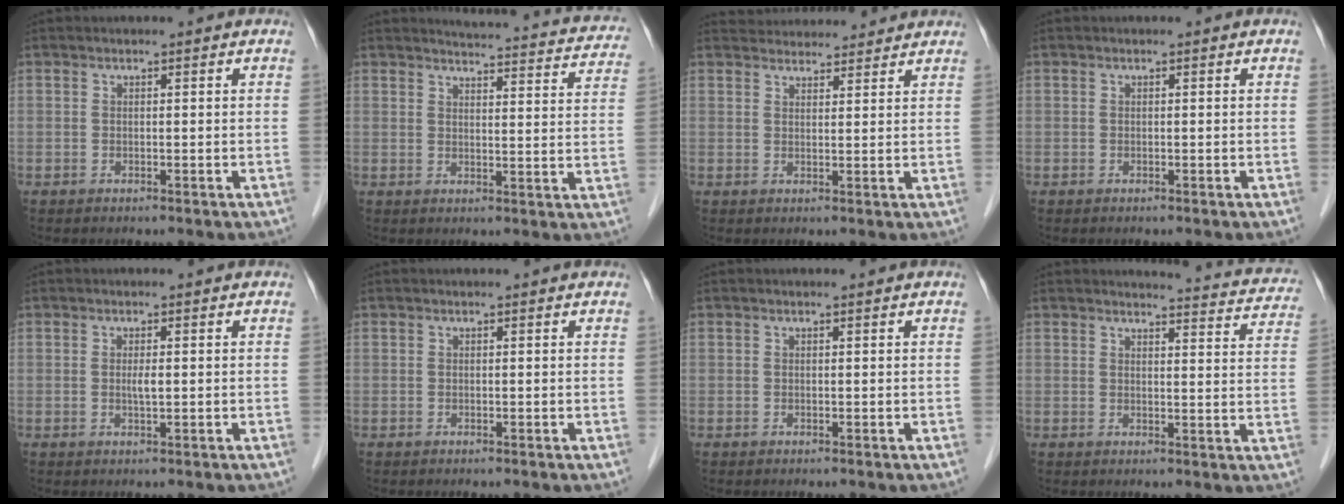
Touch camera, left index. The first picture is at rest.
{"total": 18.4, "force": [17.6, 2.7, 4.7], "torque": [-0.046, -0.042, 0.184]}
{"total": 8.7, "force": [8.4, 1.8, 1.4], "torque": [-0.016, 0.030, 0.112]}
{"total": 0.0}
{"total": 1.4, "force": [0.1, 0.2, 1.4], "torque": [-0.028, -0.001, 0.001]}
{"total": 0.9, "force": [0.9, 0.1, 0.2], "torque": [-0.009, 0.008, 0.010]}
{"total": 0.0}
{"total": 12.4, "force": [12.1, 1.6, 2.2], "torque": [-0.002, -0.049, 0.106]}